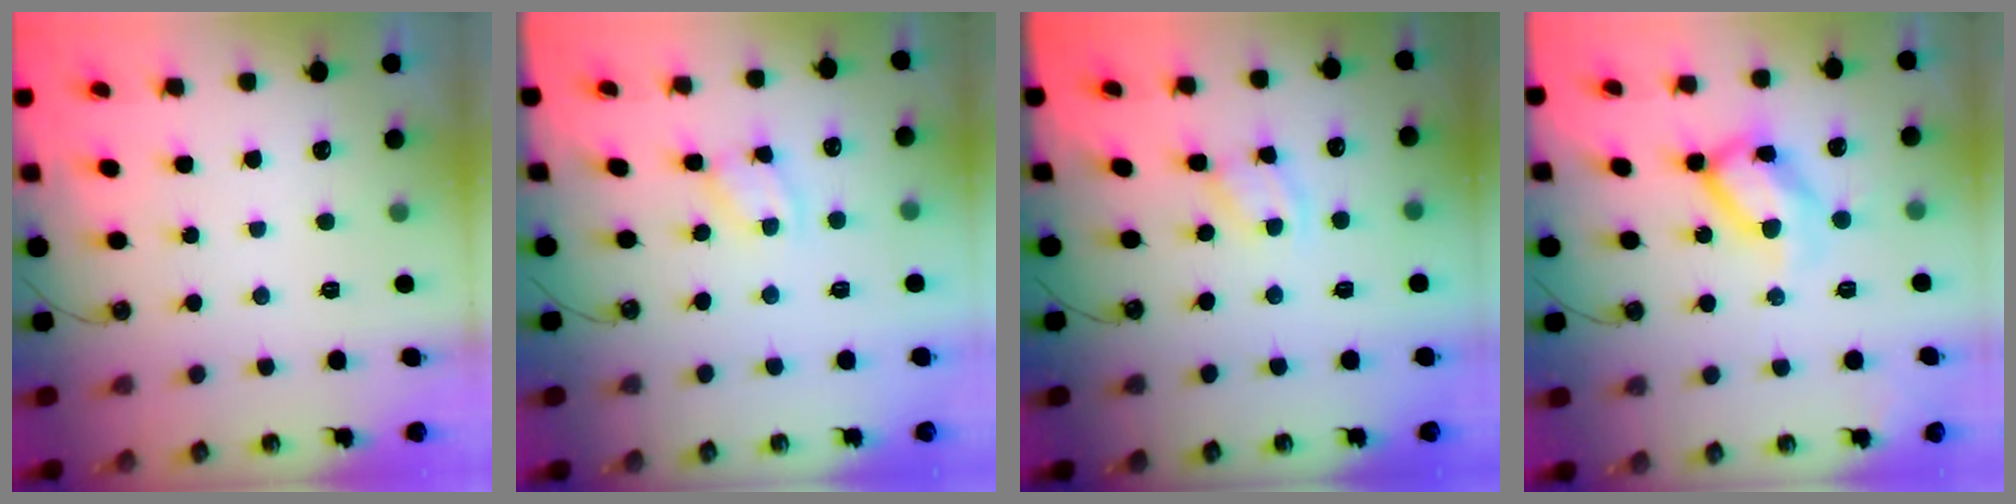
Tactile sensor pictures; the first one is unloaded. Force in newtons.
{"total": 2.9, "press": 2.9, "slide": 0.4}
{"total": 2.1, "press": 2.1, "slide": 0.3}
{"total": 14.1, "press": 14.1, "slide": 0.3}